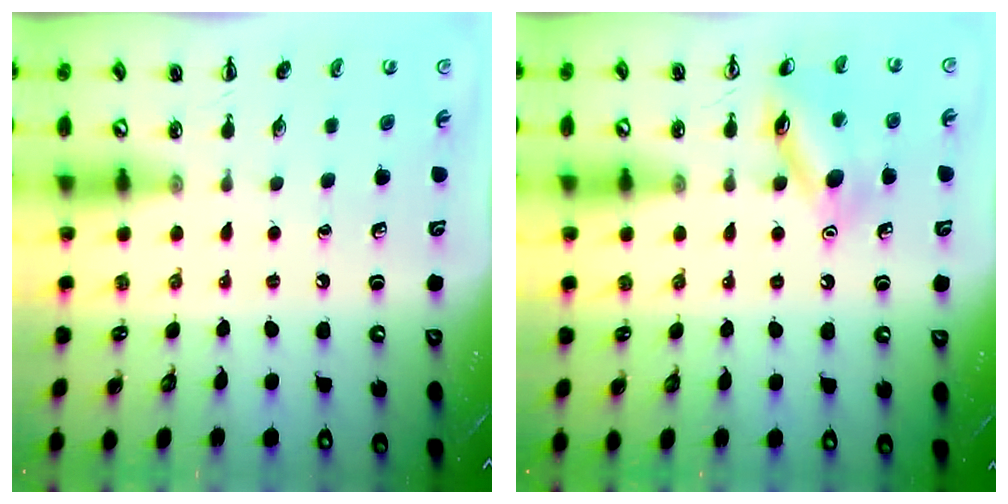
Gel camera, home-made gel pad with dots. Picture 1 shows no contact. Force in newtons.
{"total": 12.5, "press": 12.5, "slide": 1.1}